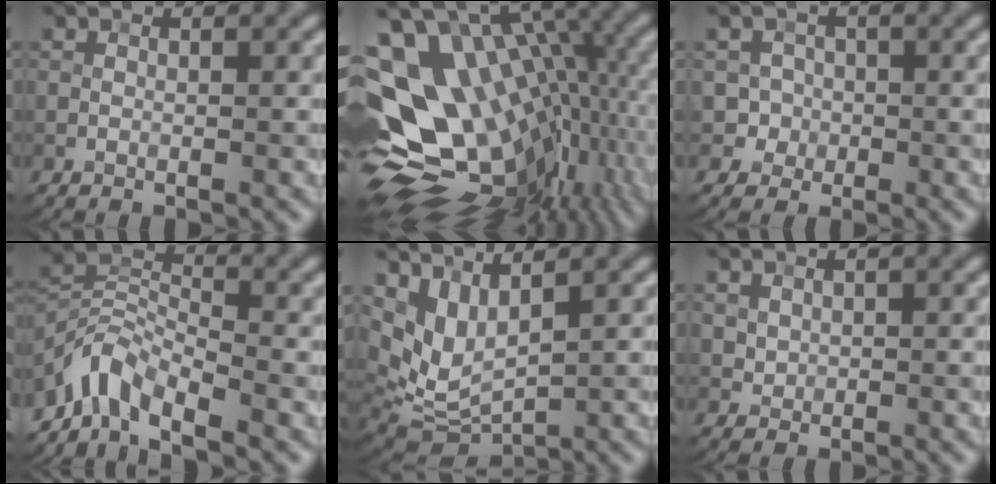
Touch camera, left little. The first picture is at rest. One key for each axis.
{"total": 18.1, "fx": 1.3, "fy": 11.3, "fz": 14.1, "tx": -0.220, "ty": -0.023, "tz": 0.061}
{"total": 2.2, "fx": -0.6, "fy": 2.1, "fz": 0.1, "tx": 0.022, "ty": 0.006, "tz": -0.010}
{"total": 5.1, "fx": -4.2, "fy": 1.7, "fz": 2.4, "tx": -0.039, "ty": 0.002, "tz": -0.094}
{"total": 5.0, "fx": 2.2, "fy": 2.5, "fz": 3.7, "tx": -0.086, "ty": -0.018, "tz": 0.052}
{"total": 0.9, "fx": 0.4, "fy": 0.8, "fz": 0.3, "tx": -0.005, "ty": -0.004, "tz": 0.013}